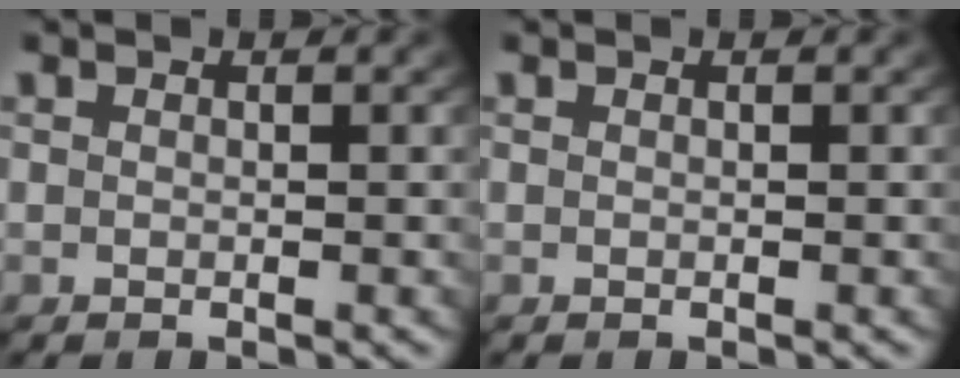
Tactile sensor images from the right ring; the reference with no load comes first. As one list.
[{"total": 0.0}]